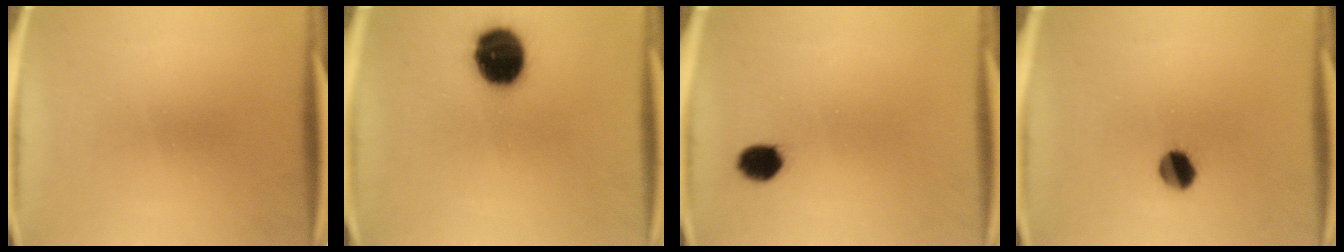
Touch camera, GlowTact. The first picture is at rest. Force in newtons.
{"total": 14.8}
{"total": 4.6}
{"total": 5.5}